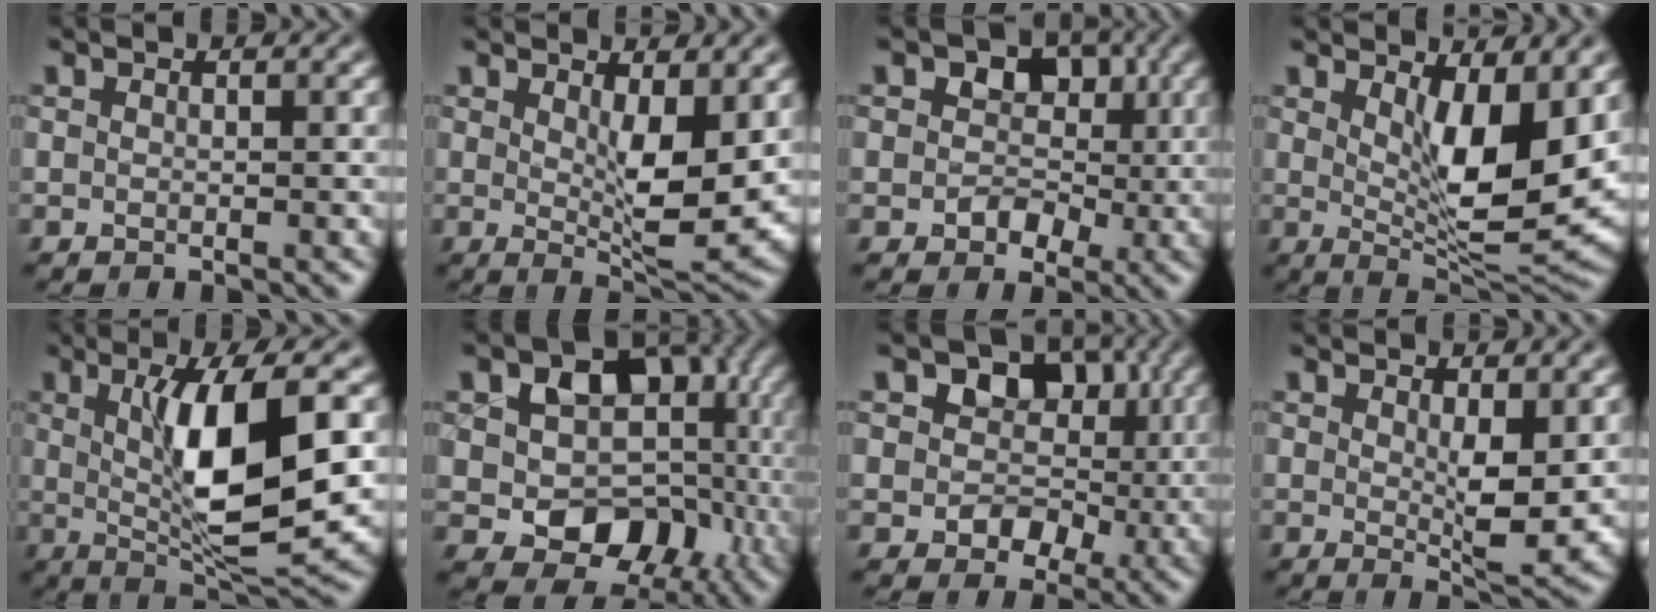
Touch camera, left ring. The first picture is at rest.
{"total": 5.2, "force": [0.9, 1.5, 4.9], "torque": [-0.080, -0.015, 0.020]}
{"total": 5.7, "force": [0.9, 4.7, 3.2], "torque": [-0.003, 0.016, -0.014]}
{"total": 8.5, "force": [1.7, 2.8, 7.8], "torque": [-0.126, -0.019, 0.036]}
{"total": 9.9, "force": [0.9, 2.7, 9.5], "torque": [-0.153, -0.007, 0.024]}
{"total": 10.6, "force": [0.8, 8.3, 6.6], "torque": [-0.085, -0.025, 0.010]}
{"total": 7.8, "force": [1.6, 6.2, 4.4], "torque": [-0.031, 0.013, 0.002]}
{"total": 3.6, "force": [0.6, 1.0, 3.4], "torque": [-0.056, -0.011, 0.015]}